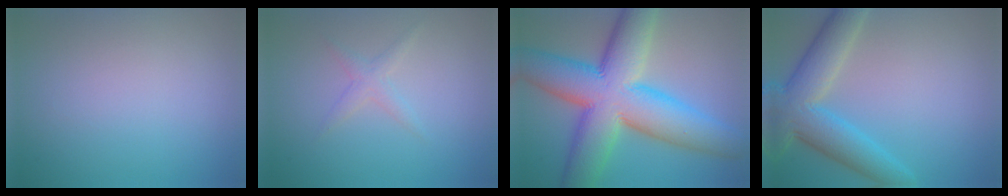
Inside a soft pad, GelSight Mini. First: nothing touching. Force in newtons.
{"total": 1.3, "press": 1.3, "slide": 0.1}
{"total": 14.0, "press": 14.0, "slide": 0.5}
{"total": 7.5, "press": 7.5, "slide": 0.5}